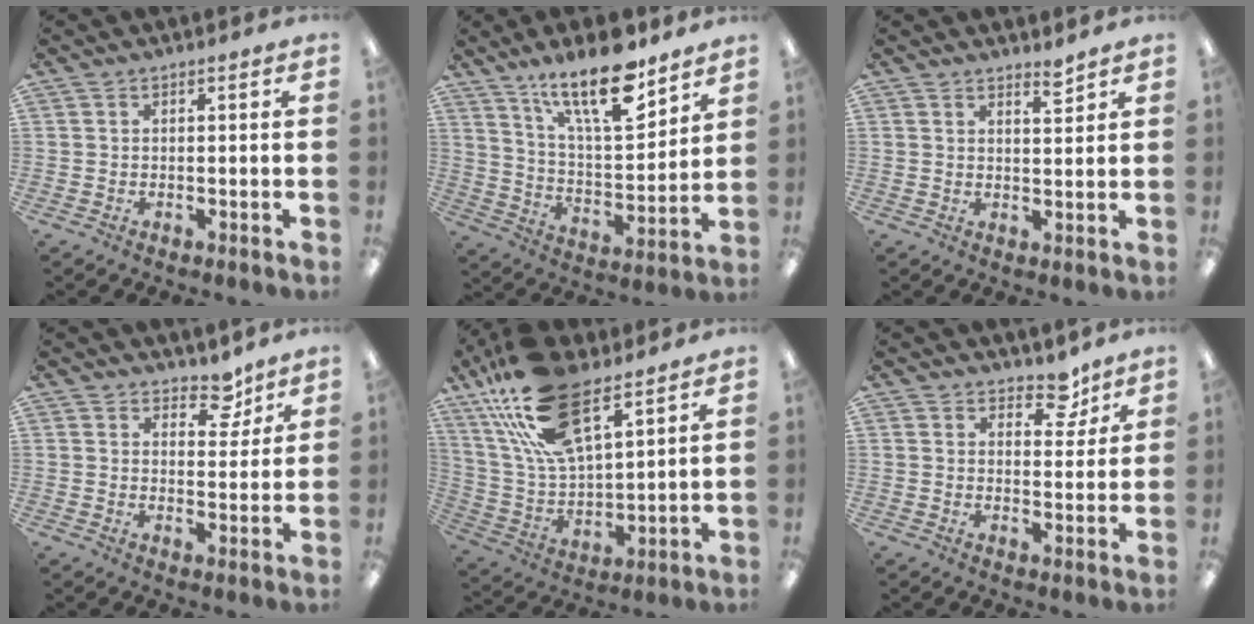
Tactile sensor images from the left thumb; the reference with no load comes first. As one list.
[{"total": 18.6, "force": [13.2, 6.0, 11.7], "torque": [-0.198, -0.075, 0.220]}, {"total": 3.3, "force": [2.9, 0.5, 1.5], "torque": [-0.012, -0.021, 0.046]}, {"total": 6.4, "force": [5.0, 3.2, 2.5], "torque": [-0.015, -0.032, 0.084]}, {"total": 22.2, "force": [14.2, 9.1, 14.4], "torque": [-0.307, -0.061, 0.250]}, {"total": 6.6, "force": [5.1, 3.2, 2.7], "torque": [-0.020, -0.031, 0.085]}]